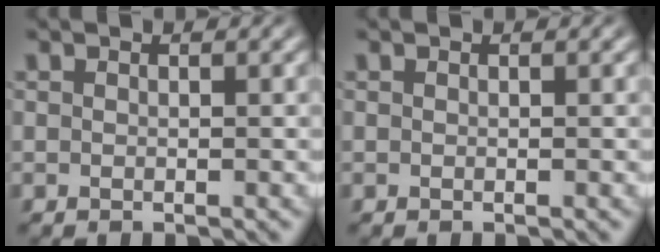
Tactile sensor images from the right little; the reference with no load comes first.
{"total": 0.0}